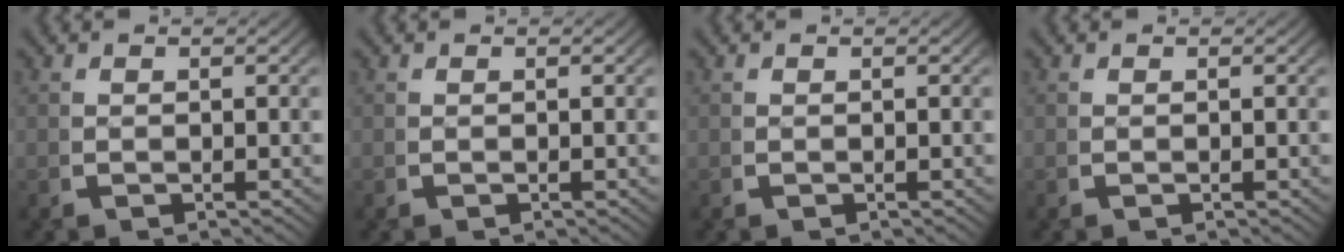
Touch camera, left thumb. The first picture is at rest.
{"total": 0.0}
{"total": 0.0}
{"total": 0.0}